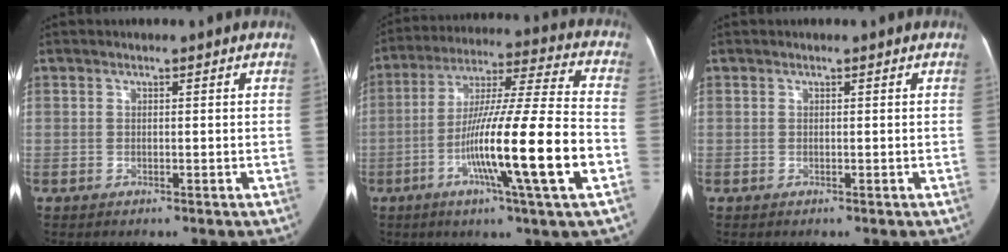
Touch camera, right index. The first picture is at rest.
{"total": 20.2, "force": [-6.4, -0.4, 19.2], "torque": [-0.319, -0.012, -0.113]}
{"total": 0.0}